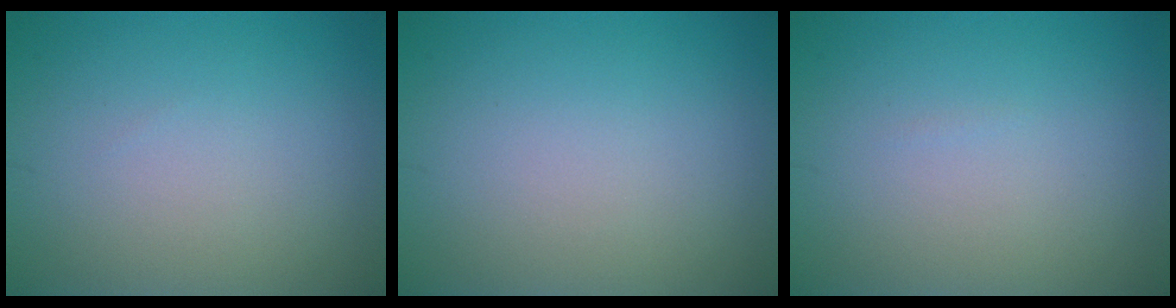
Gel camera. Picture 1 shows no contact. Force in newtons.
{"total": 0.0}
{"total": 0.0}